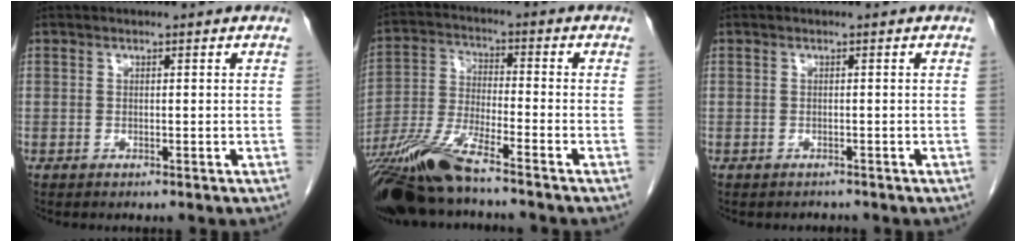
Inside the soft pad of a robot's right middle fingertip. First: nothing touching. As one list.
[{"total": 12.2, "force": [-9.7, 0.7, 7.3], "torque": [-0.154, -0.021, -0.185]}, {"total": 0.9, "force": [-0.8, 0.4, -0.1], "torque": [-0.005, -0.002, -0.013]}]